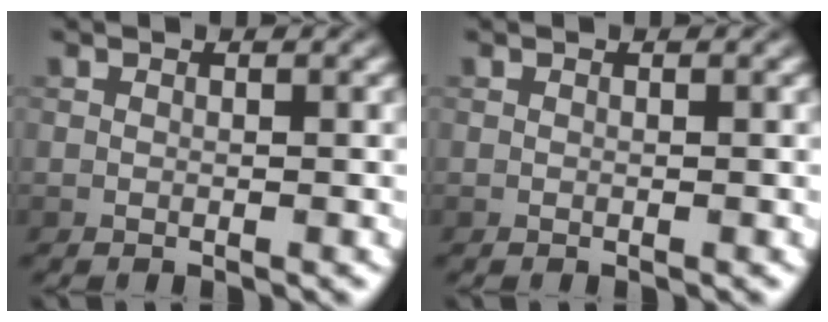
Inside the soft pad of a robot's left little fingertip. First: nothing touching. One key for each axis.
{"total": 0.0}